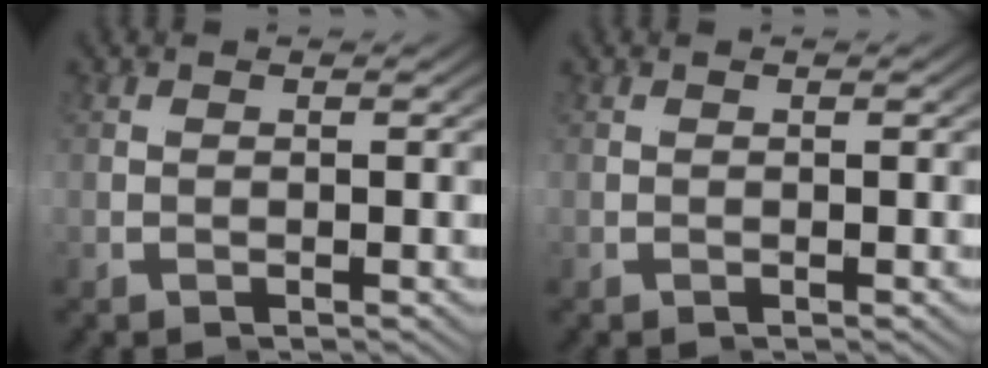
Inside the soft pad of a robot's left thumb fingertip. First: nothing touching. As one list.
[{"total": 0.0}]